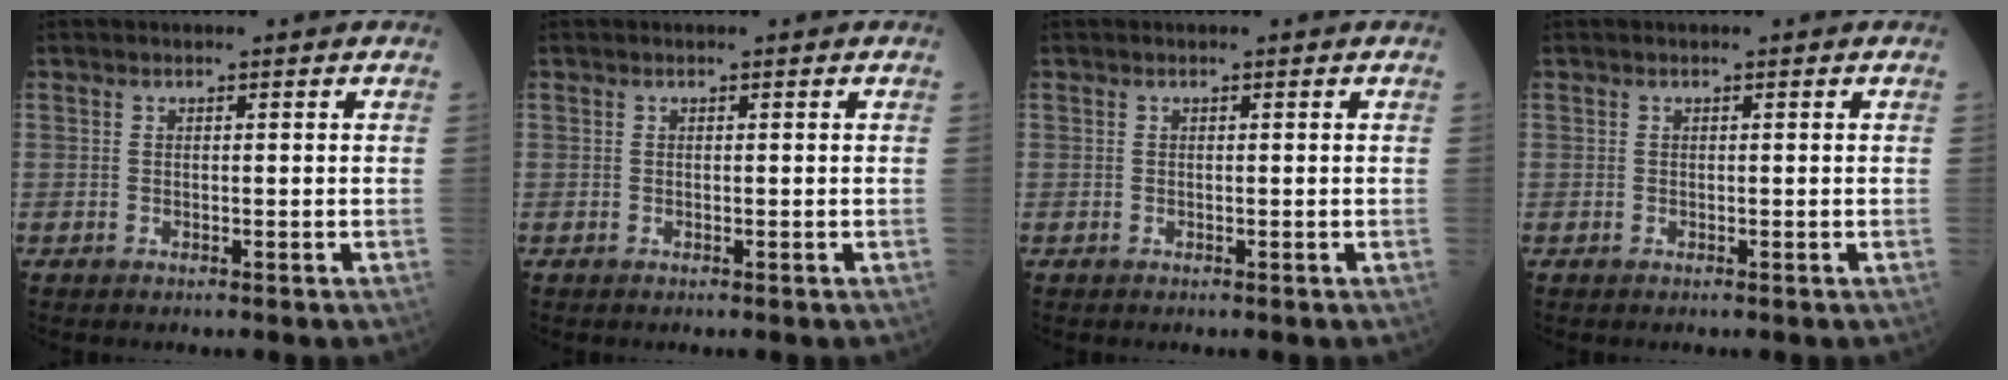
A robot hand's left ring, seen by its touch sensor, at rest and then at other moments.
{"total": 0.0}
{"total": 0.0}
{"total": 0.0}